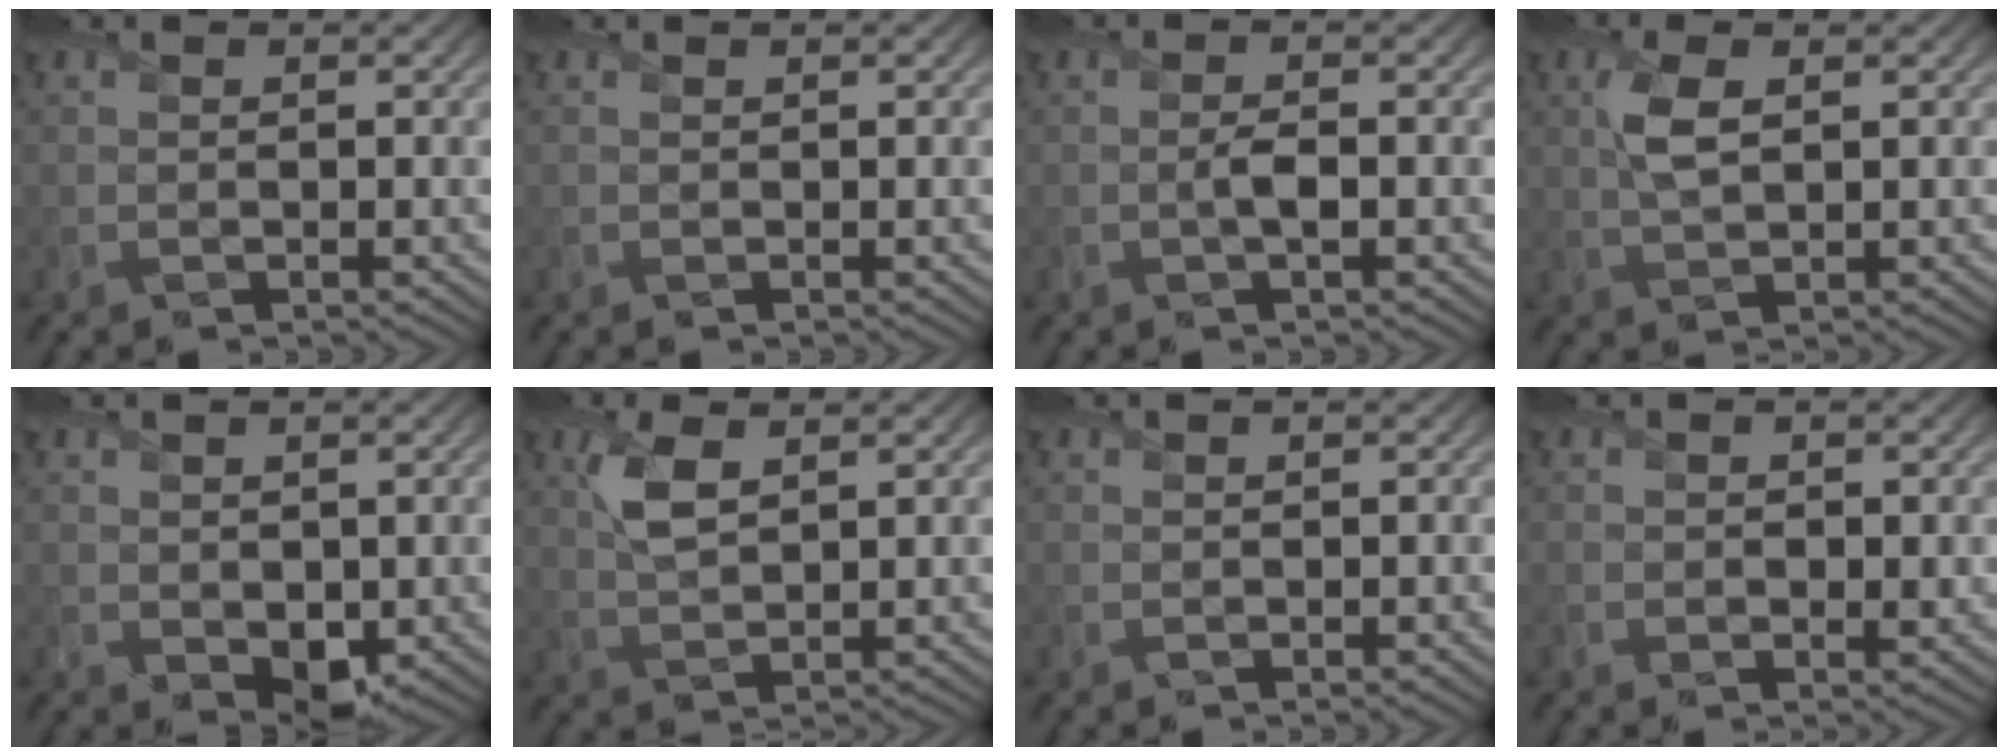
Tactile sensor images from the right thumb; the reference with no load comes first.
{"total": 0.0}
{"total": 1.7, "force": [-0.4, 0.4, 1.6], "torque": [-0.031, 0.004, -0.012]}
{"total": 3.7, "force": [0.9, 1.5, 3.2], "torque": [-0.079, 0.002, 0.021]}
{"total": 3.0, "force": [0.3, 2.2, 2.0], "torque": [-0.043, -0.011, 0.009]}
{"total": 4.4, "force": [1.9, 2.0, 3.5], "torque": [-0.089, 0.002, 0.040]}
{"total": 0.0}
{"total": 1.6, "force": [-0.3, 1.2, 1.0], "torque": [-0.012, -0.009, -0.003]}